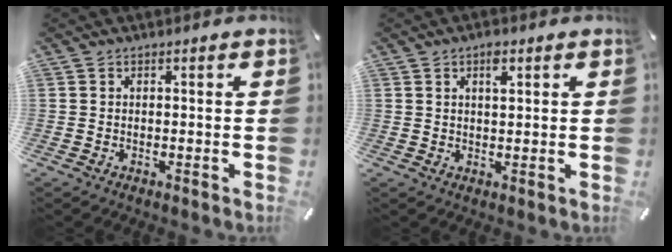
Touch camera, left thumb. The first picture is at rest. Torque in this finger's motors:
{"motor_torque": [0.29, -0.21, 0.17, 0.13, 0.03]}